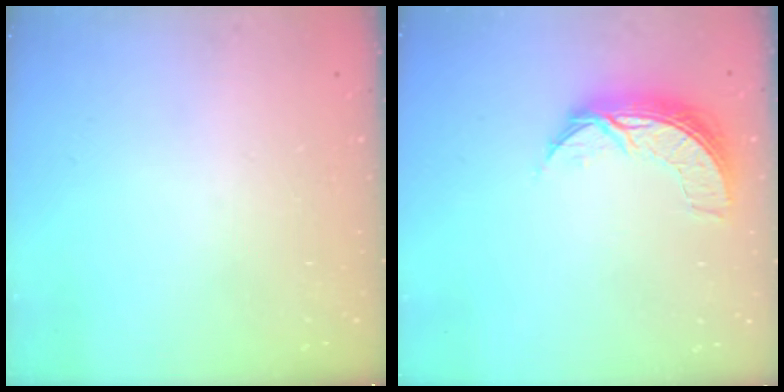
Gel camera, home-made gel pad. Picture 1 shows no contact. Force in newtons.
{"total": 8.2, "press": 8.1, "slide": 0.6}